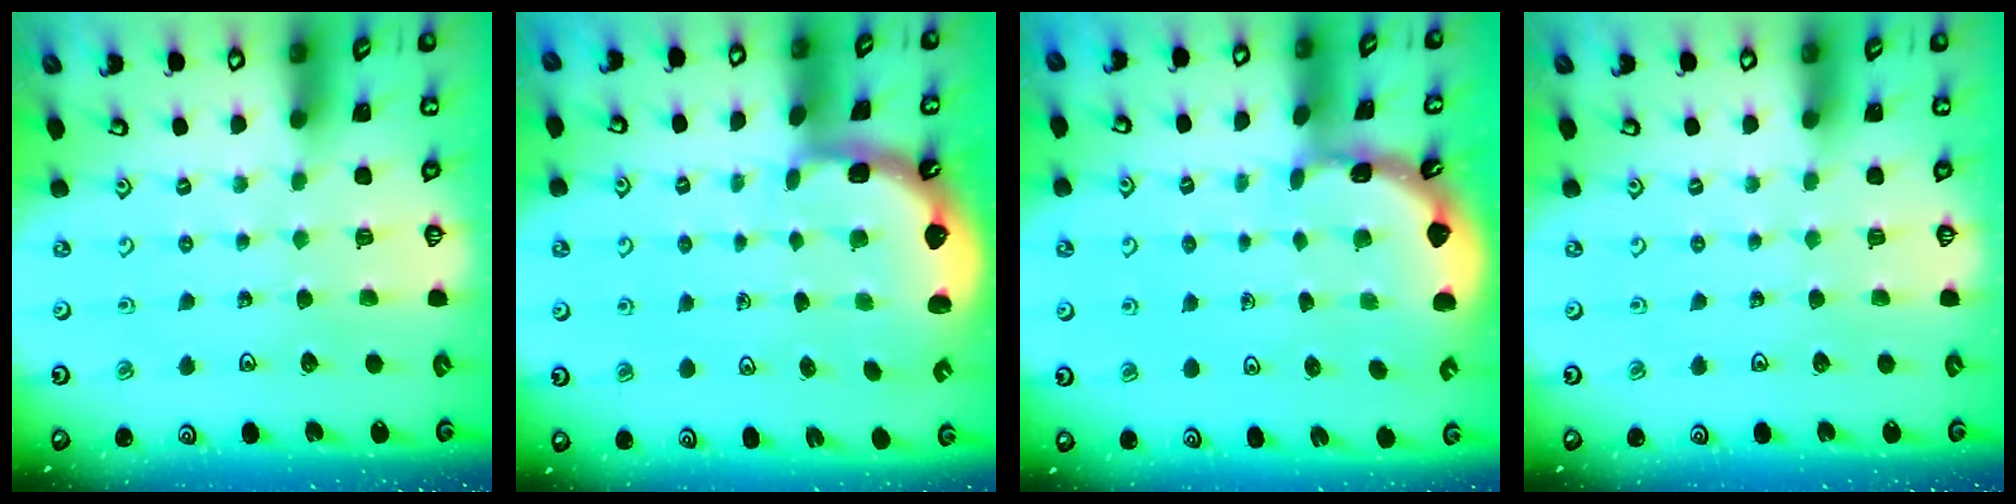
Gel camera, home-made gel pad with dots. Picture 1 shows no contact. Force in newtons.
{"total": 2.5, "press": 1.9, "slide": 1.6}
{"total": 1.7, "press": 1.7, "slide": 0.1}
{"total": 0.0}